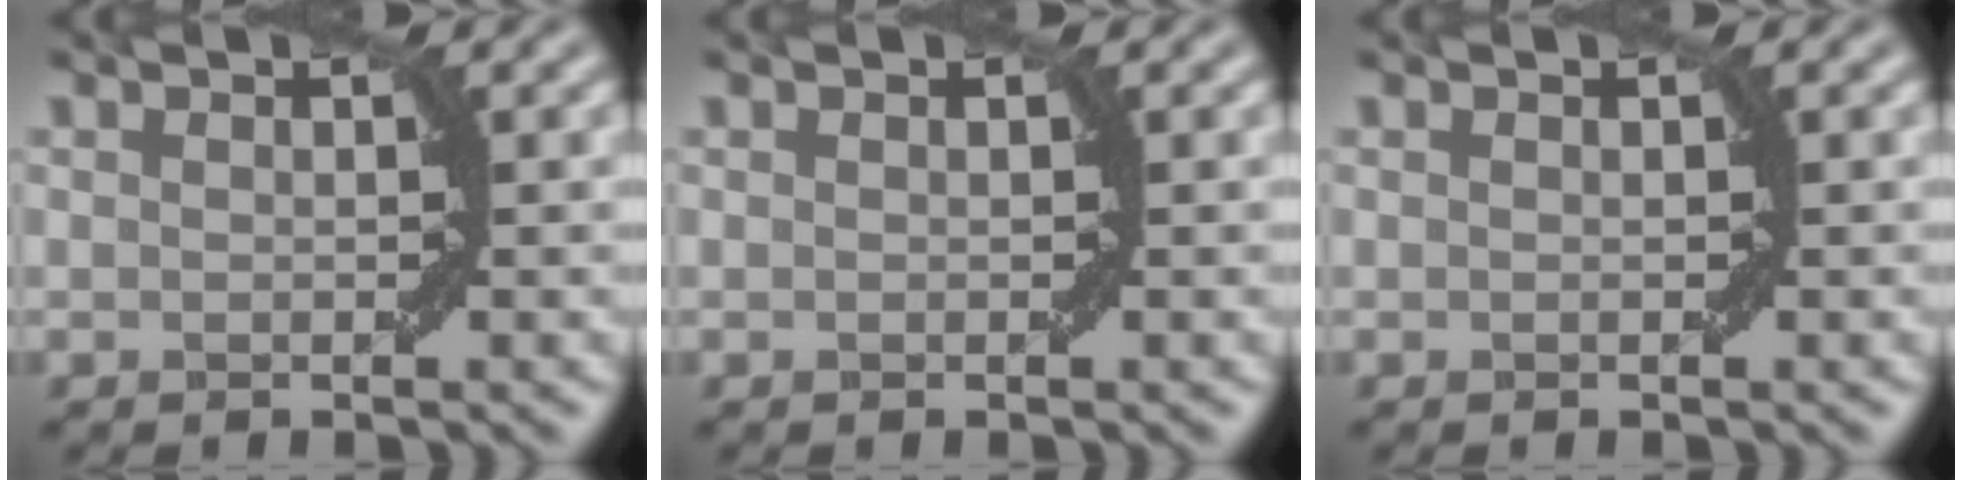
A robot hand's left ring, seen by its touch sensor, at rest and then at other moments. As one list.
[{"total": 0.0}, {"total": 0.0}]